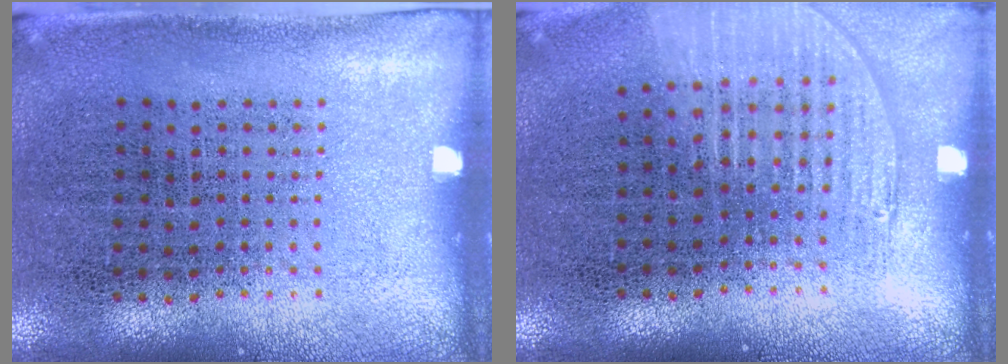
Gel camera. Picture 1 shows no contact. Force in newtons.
{"total": 1.2, "press": 1.1, "slide": 0.5}